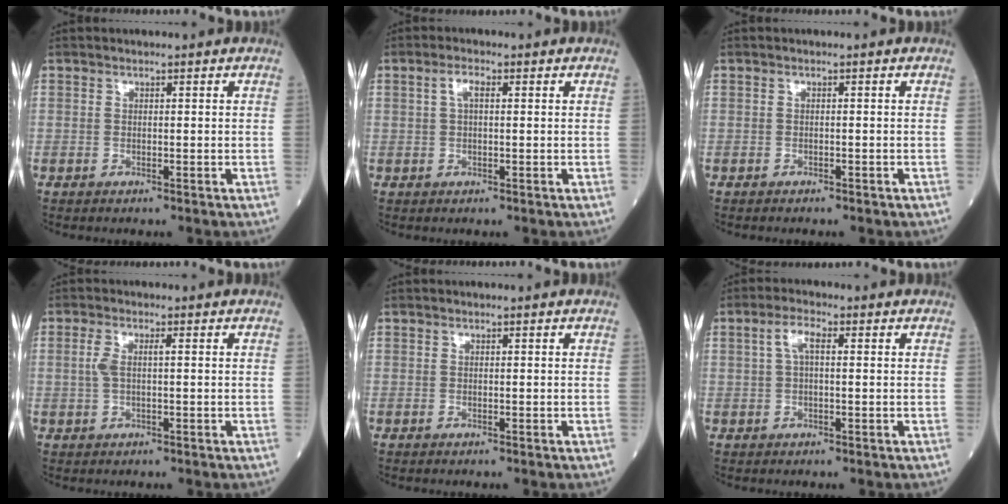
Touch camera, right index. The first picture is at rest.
{"total": 2.3, "force": [0.7, 0.8, 2.1], "torque": [-0.044, 0.010, 0.014]}
{"total": 1.3, "force": [-1.1, 0.4, 0.6], "torque": [-0.013, -0.002, -0.011]}
{"total": 2.6, "force": [0.3, 0.7, 2.5], "torque": [-0.065, 0.010, 0.006]}
{"total": 0.0}
{"total": 3.3, "force": [0.8, 1.0, 3.0], "torque": [-0.064, 0.016, 0.017]}